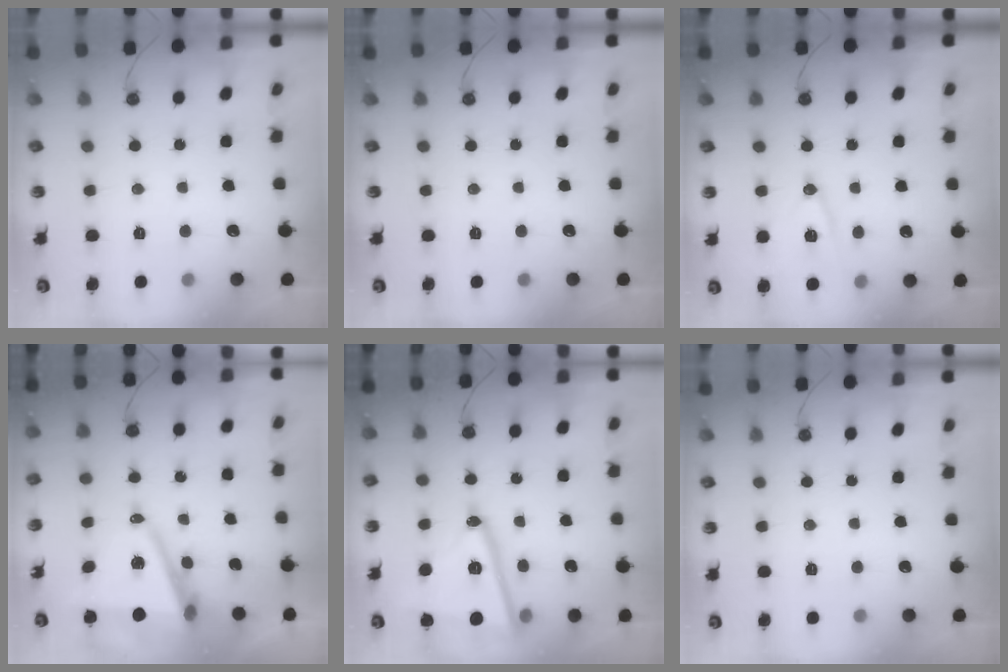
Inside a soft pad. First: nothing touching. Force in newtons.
{"total": 0.0}
{"total": 10.8, "press": 10.8, "slide": 0.7}
{"total": 10.2, "press": 9.4, "slide": 4.0}
{"total": 20.6, "press": 20.6, "slide": 1.2}
{"total": 0.0}